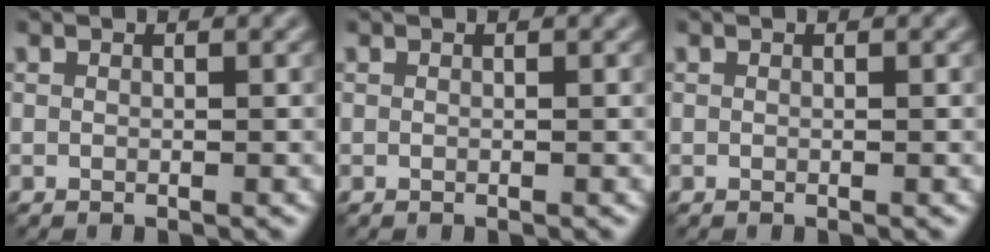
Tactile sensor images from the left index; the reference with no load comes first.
{"total": 0.0}
{"total": 0.0}